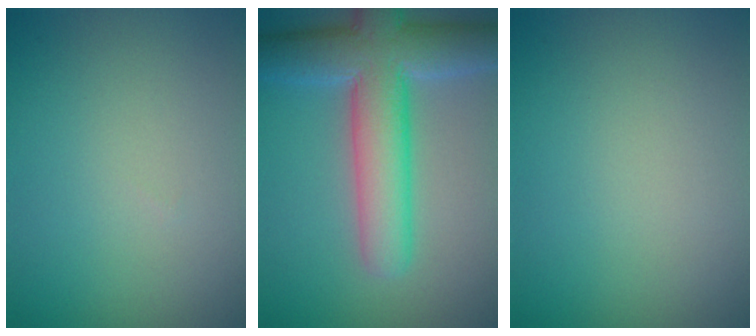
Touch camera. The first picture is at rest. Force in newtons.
{"total": 8.7, "press": 8.7, "slide": 0.5}
{"total": 0.0}